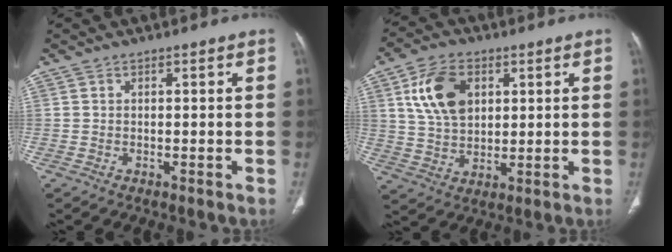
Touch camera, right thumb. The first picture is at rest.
{"total": 11.4, "force": [3.8, 7.5, 7.7], "torque": [-0.125, -0.007, 0.073]}